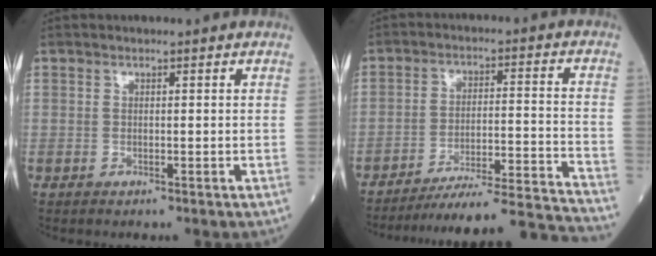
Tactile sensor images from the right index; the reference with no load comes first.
{"total": 20.8, "force": [-20.0, -1.7, 5.8], "torque": [-0.055, -0.011, -0.282]}